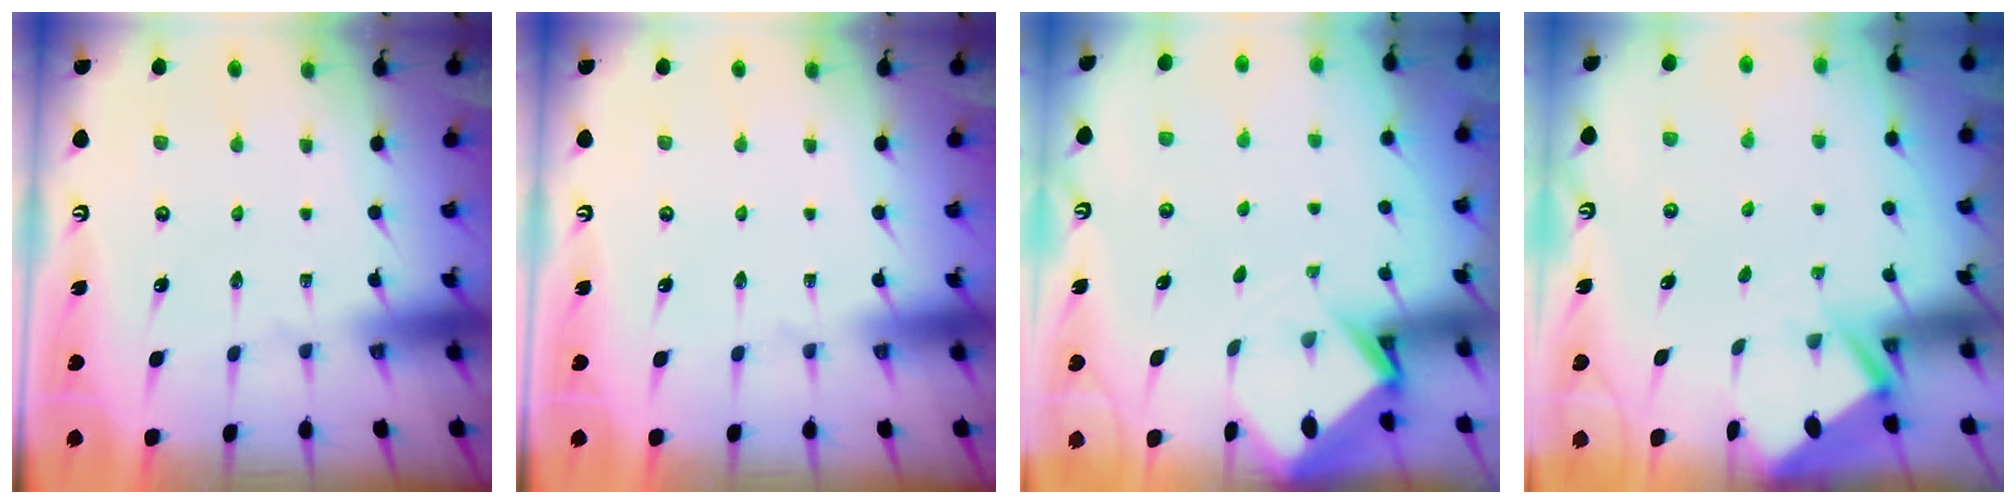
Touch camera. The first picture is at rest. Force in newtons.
{"total": 0.0}
{"total": 2.9, "press": 2.9, "slide": 0.2}
{"total": 2.9, "press": 2.9, "slide": 0.3}